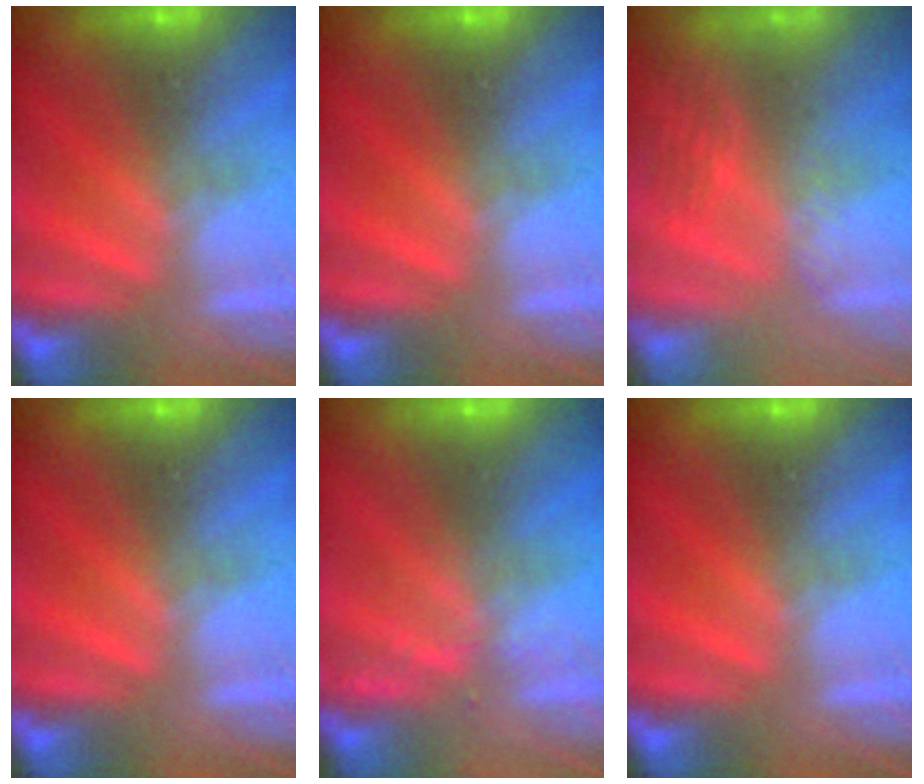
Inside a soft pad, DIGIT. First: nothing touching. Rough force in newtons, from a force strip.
{"total": 0.0}
{"total": 2.7}
{"total": 0.0}
{"total": 2.2}
{"total": 0.0}